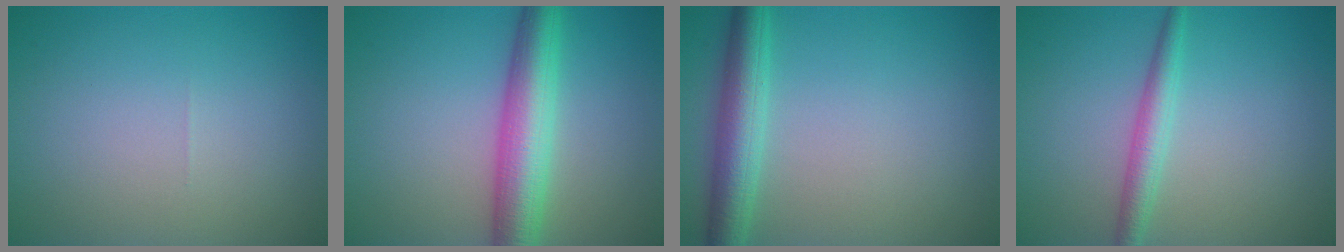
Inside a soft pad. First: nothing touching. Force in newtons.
{"total": 6.4, "press": 6.4, "slide": 0.3}
{"total": 4.4, "press": 4.4, "slide": 0.0}
{"total": 2.4, "press": 2.4, "slide": 0.1}